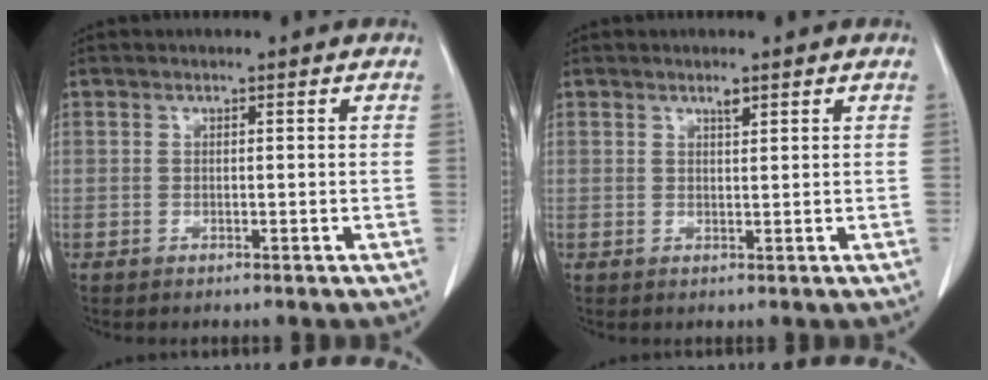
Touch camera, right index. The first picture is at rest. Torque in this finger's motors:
{"motor_torque": [-0.02, 0.08, 0.00, 0.00]}